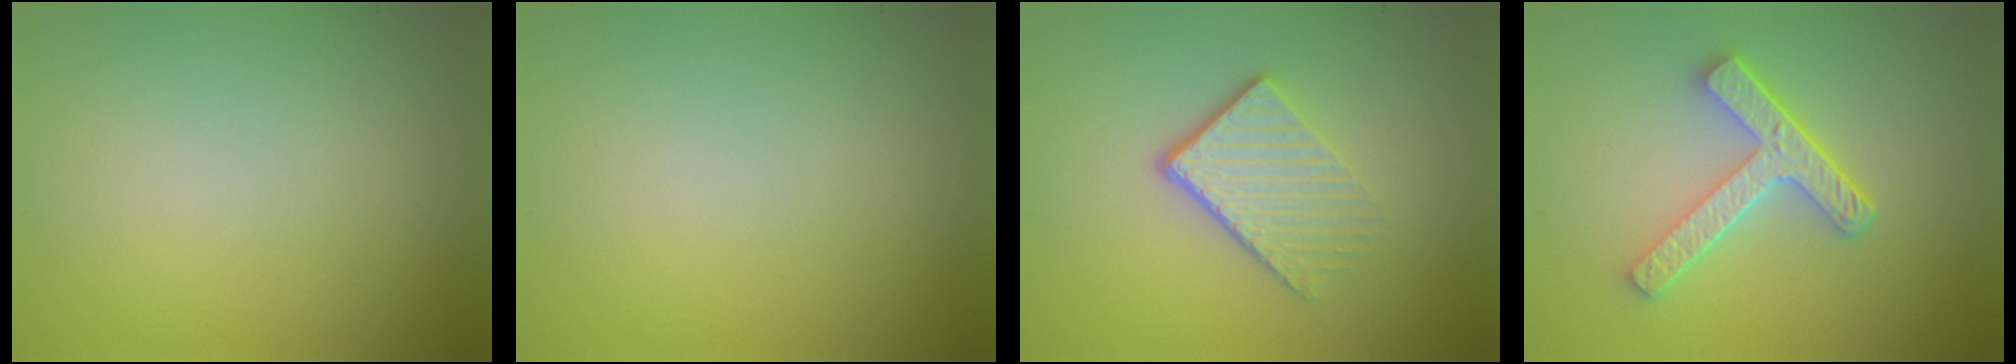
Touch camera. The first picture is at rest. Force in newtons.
{"total": 0.0}
{"total": 3.9, "press": 2.6, "slide": 2.9}
{"total": 4.5, "press": 3.5, "slide": 2.8}